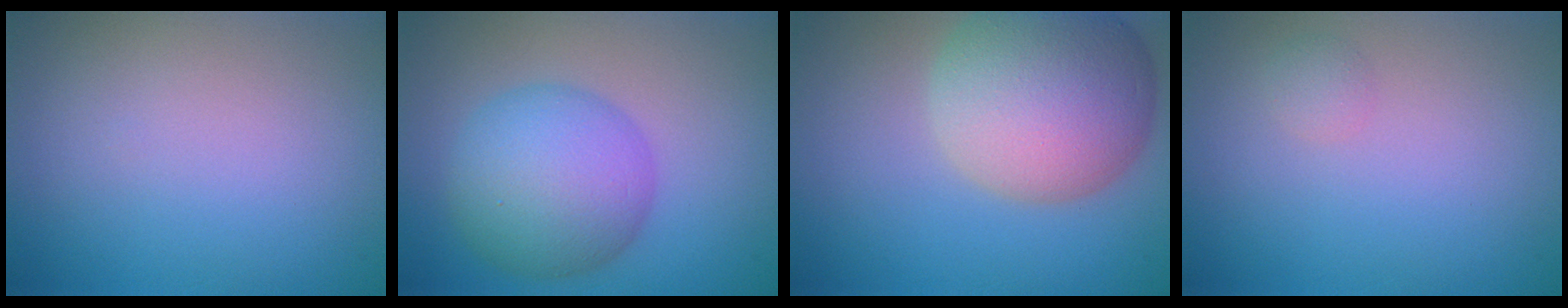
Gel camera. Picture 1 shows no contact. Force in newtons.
{"total": 7.4, "press": 7.4, "slide": 0.1}
{"total": 10.5, "press": 10.4, "slide": 0.7}
{"total": 0.8, "press": 0.8, "slide": 0.0}